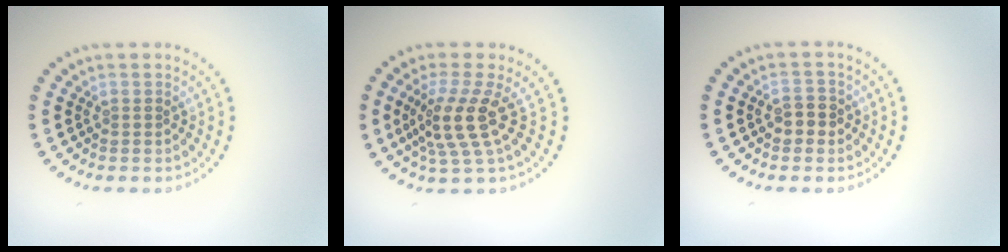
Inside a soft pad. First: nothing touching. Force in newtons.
{"total": 4.2, "press": 3.1, "slide": 2.9}
{"total": 1.8, "press": 1.8, "slide": 0.4}